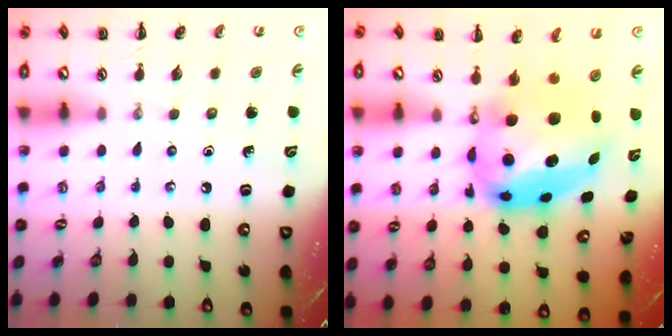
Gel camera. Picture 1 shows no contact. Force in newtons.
{"total": 10.6, "press": 10.2, "slide": 2.8}